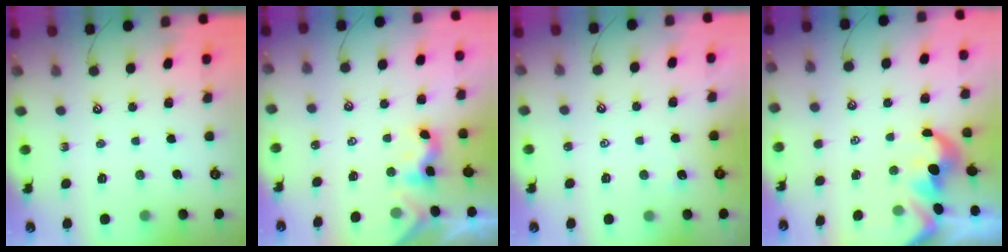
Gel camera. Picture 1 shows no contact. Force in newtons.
{"total": 1.5, "press": 1.5, "slide": 0.4}
{"total": 0.7, "press": 0.5, "slide": 0.6}
{"total": 1.7, "press": 1.4, "slide": 1.0}